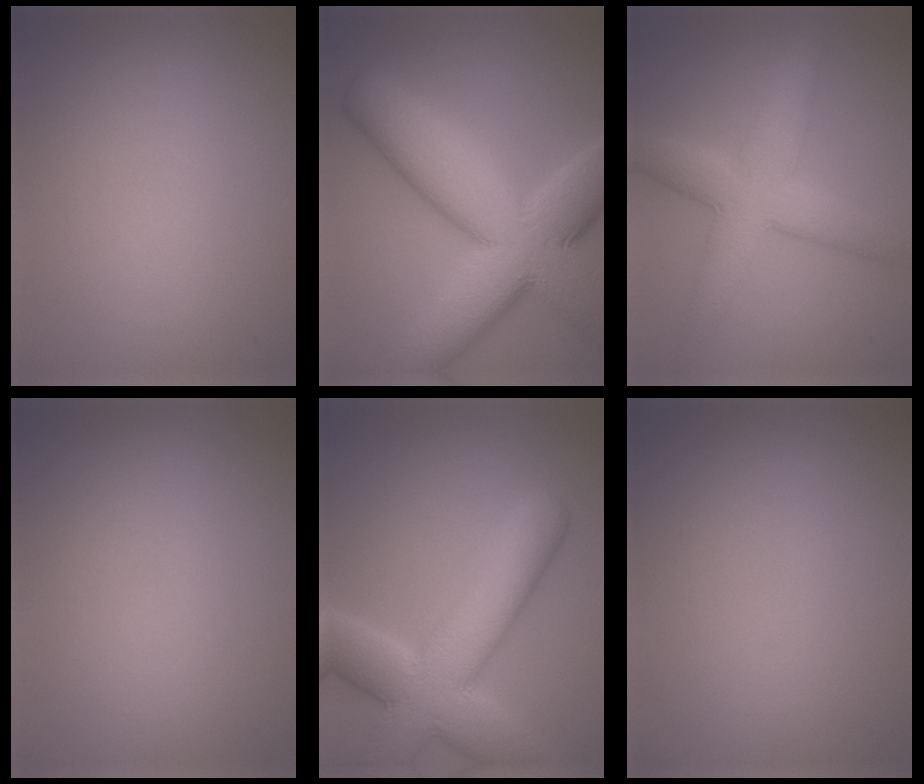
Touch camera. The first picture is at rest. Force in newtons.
{"total": 12.9, "press": 12.9, "slide": 0.4}
{"total": 6.3, "press": 6.3, "slide": 0.3}
{"total": 0.0}
{"total": 10.7, "press": 10.7, "slide": 0.8}
{"total": 0.0}